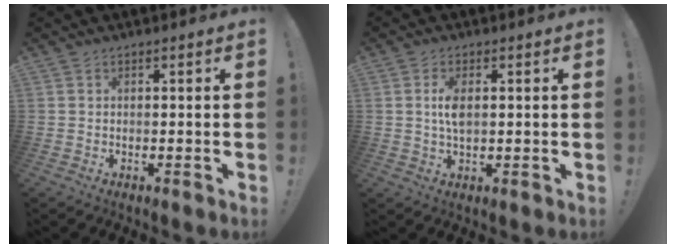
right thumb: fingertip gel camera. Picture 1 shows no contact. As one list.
[{"total": 4.6, "force": [0.5, 2.1, 4.0], "torque": [-0.070, -0.001, 0.004]}]